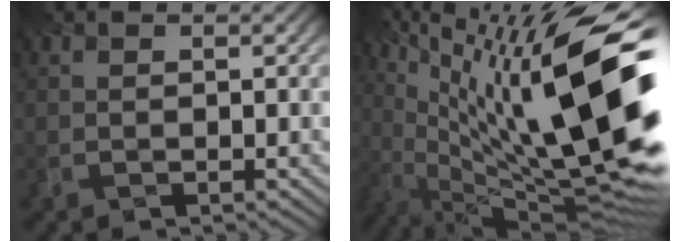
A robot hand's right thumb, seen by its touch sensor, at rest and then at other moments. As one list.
[{"total": 17.2, "force": [2.5, 6.2, 15.8], "torque": [-0.290, -0.002, 0.067]}]